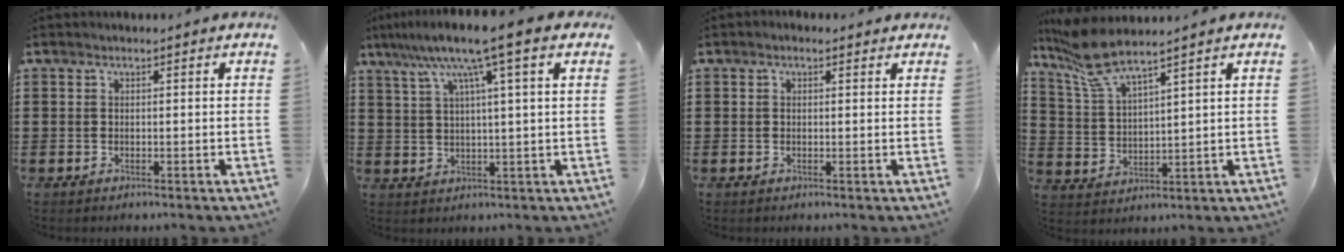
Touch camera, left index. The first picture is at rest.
{"total": 9.2, "force": [5.0, 0.2, 7.8], "torque": [-0.164, -0.006, 0.082]}
{"total": 0.7, "force": [0.2, 0.5, 0.5], "torque": [-0.011, 0.006, 0.002]}
{"total": 7.0, "force": [5.9, 0.7, 3.7], "torque": [-0.094, -0.015, 0.106]}